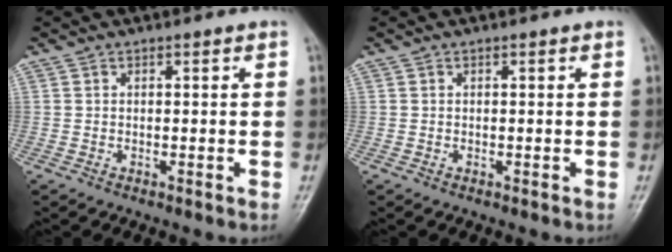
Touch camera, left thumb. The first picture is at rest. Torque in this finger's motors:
{"motor_torque": [-0.07, -0.04, -0.03, 0.03, 0.00]}